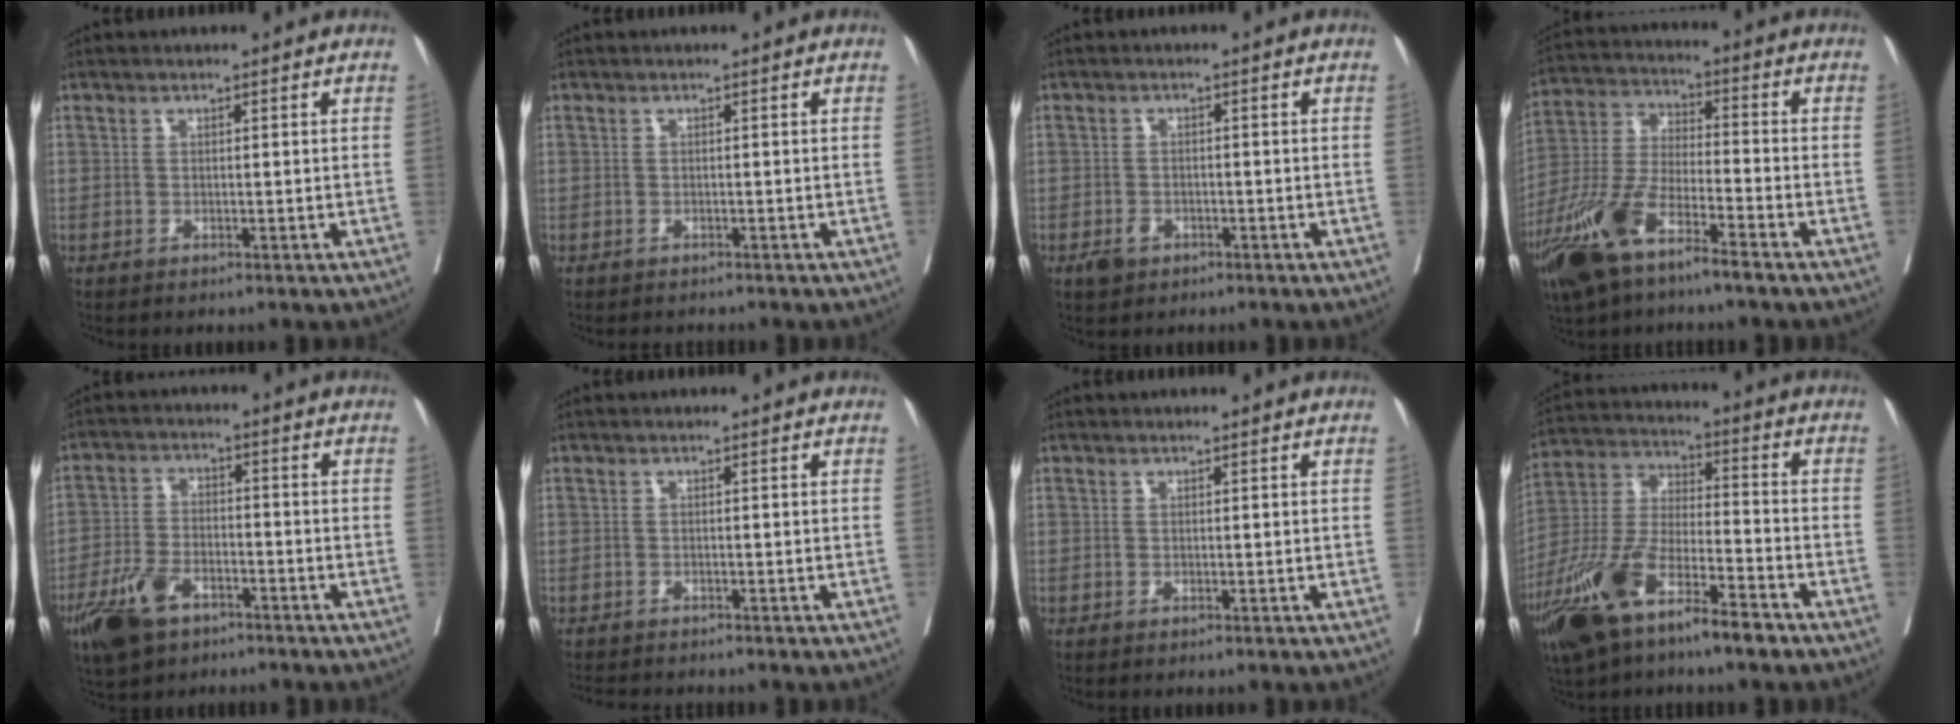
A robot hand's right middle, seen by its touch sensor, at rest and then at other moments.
{"total": 1.9, "force": [-1.7, 0.7, 0.3], "torque": [-0.008, -0.004, -0.024]}
{"total": 2.4, "force": [-1.4, 1.6, 1.2], "torque": [-0.020, 0.002, -0.016]}
{"total": 13.5, "force": [-8.3, 3.4, 10.0], "torque": [-0.220, -0.018, -0.161]}
{"total": 9.1, "force": [-5.5, 4.5, 5.6], "torque": [-0.124, -0.007, -0.099]}
{"total": 3.9, "force": [-3.6, 0.7, 1.3], "torque": [-0.018, -0.008, -0.055]}
{"total": 0.0}
{"total": 16.1, "force": [-9.9, 4.4, 11.9], "torque": [-0.259, -0.023, -0.188]}